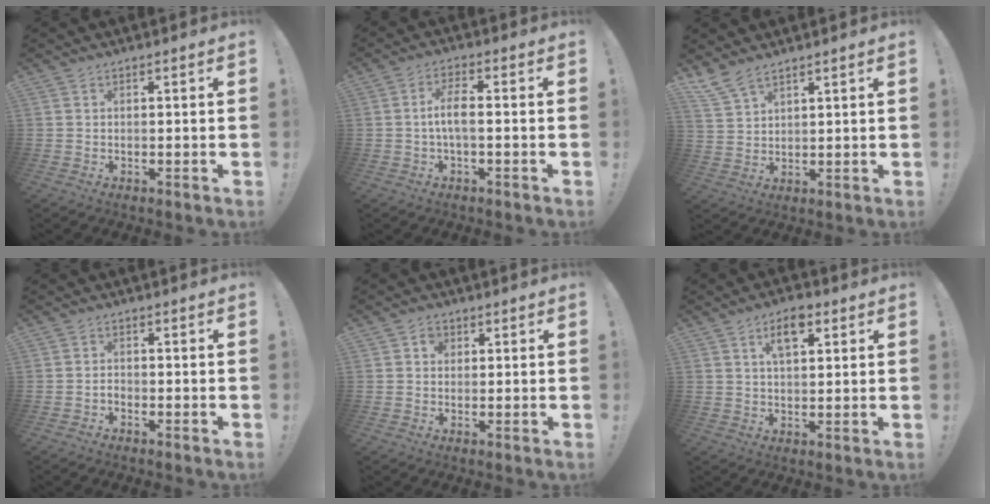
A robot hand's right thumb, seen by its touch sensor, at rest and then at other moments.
{"total": 6.3, "force": [-0.7, 2.0, 5.9], "torque": [-0.121, 0.000, -0.014]}
{"total": 6.6, "force": [5.3, 2.6, 2.8], "torque": [-0.062, -0.025, 0.106]}
{"total": 1.5, "force": [-1.1, 0.9, 0.6], "torque": [-0.008, 0.007, -0.020]}
{"total": 2.7, "force": [0.6, 2.4, 1.2], "torque": [-0.016, 0.002, 0.009]}
{"total": 7.0, "force": [3.2, 3.6, 5.0], "torque": [-0.077, -0.002, 0.054]}